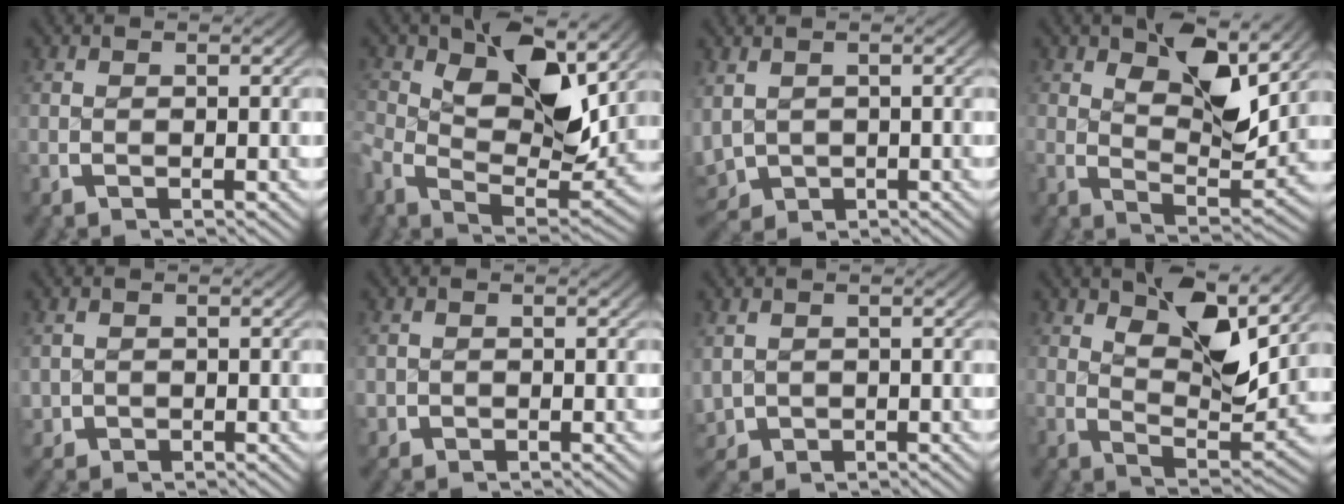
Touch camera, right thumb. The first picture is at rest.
{"total": 9.4, "force": [1.0, 5.2, 7.8], "torque": [-0.160, -0.027, 0.023]}
{"total": 5.6, "force": [-0.9, 4.8, 2.8], "torque": [-0.082, -0.033, 0.005]}
{"total": 6.8, "force": [2.0, 3.0, 5.7], "torque": [-0.114, -0.022, 0.040]}
{"total": 1.9, "force": [-0.2, 1.9, 0.3], "torque": [-0.014, -0.014, 0.003]}
{"total": 1.6, "force": [-0.3, 1.5, 0.1], "torque": [-0.007, -0.009, -0.002]}
{"total": 3.2, "force": [-0.2, 2.9, 1.2], "torque": [-0.044, -0.022, 0.012]}
{"total": 7.5, "force": [2.6, 3.0, 6.3], "torque": [-0.125, -0.021, 0.052]}